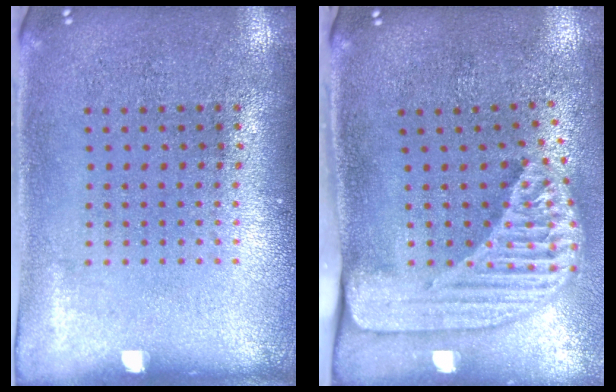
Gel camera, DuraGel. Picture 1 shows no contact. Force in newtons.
{"total": 2.5, "press": 1.7, "slide": 1.8}